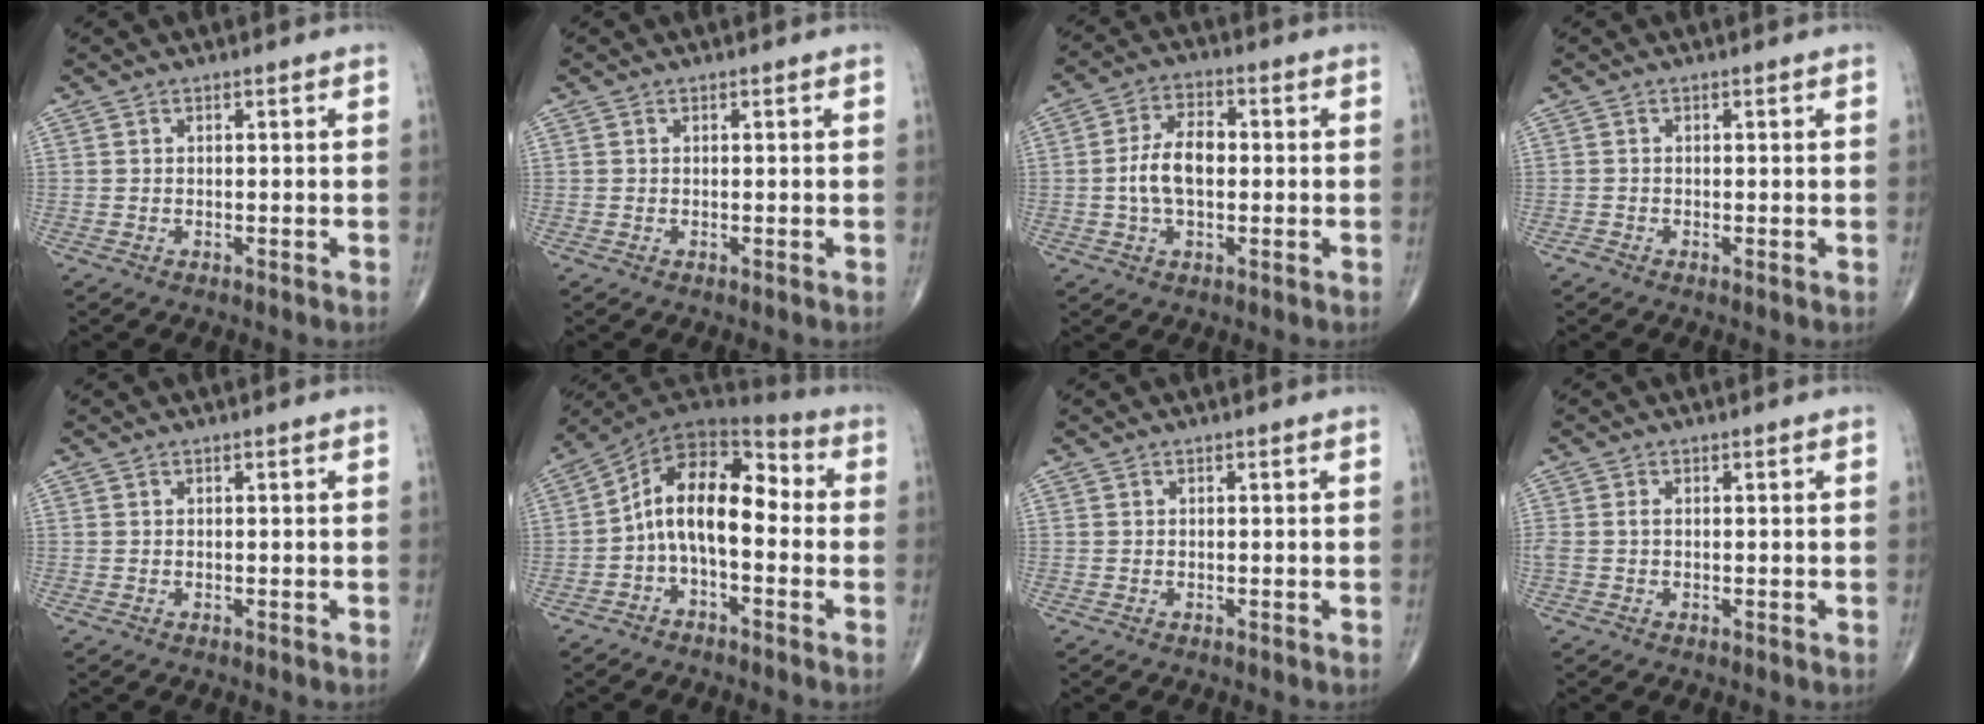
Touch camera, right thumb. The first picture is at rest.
{"total": 0.0}
{"total": 8.2, "force": [-0.3, 4.6, 6.8], "torque": [-0.126, 0.016, -0.011]}
{"total": 0.6, "force": [-0.3, 0.2, 0.4], "torque": [-0.009, -0.003, -0.011]}
{"total": 0.0}
{"total": 13.1, "force": [-1.2, 7.2, 10.9], "torque": [-0.156, 0.058, -0.036]}
{"total": 0.0}
{"total": 1.6, "force": [0.0, 1.0, 1.3], "torque": [-0.038, 0.003, -0.001]}